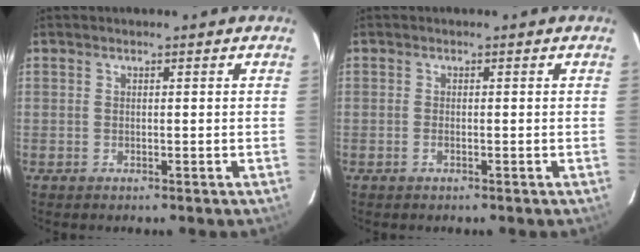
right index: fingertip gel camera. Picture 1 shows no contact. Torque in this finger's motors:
{"motor_torque": [-0.06, 0.15, -0.07, -0.01]}